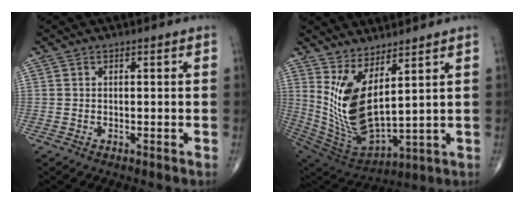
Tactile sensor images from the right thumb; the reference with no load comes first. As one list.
[{"total": 14.8, "force": [5.1, 5.6, 12.7], "torque": [-0.256, -0.060, 0.124]}]